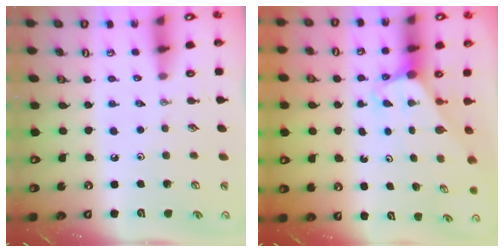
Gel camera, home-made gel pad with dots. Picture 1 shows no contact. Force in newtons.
{"total": 3.1, "press": 3.1, "slide": 0.0}